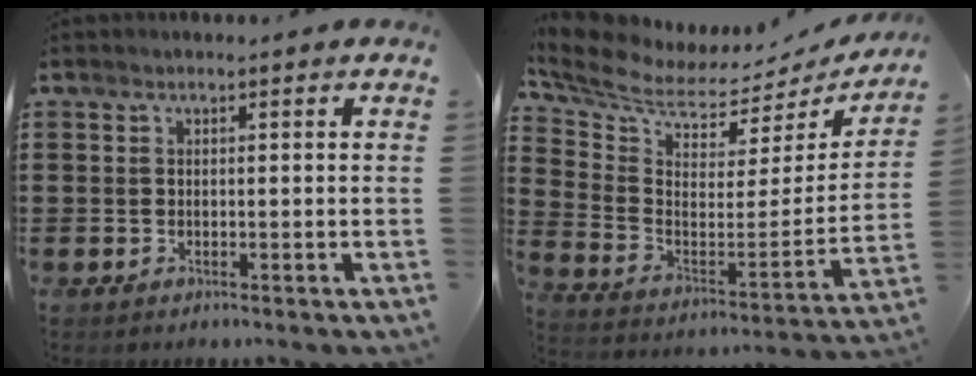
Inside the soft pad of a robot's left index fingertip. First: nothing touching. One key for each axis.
{"total": 5.5, "fx": 5.0, "fy": 1.6, "fz": 1.6, "tx": -0.064, "ty": -0.054, "tz": 0.083}